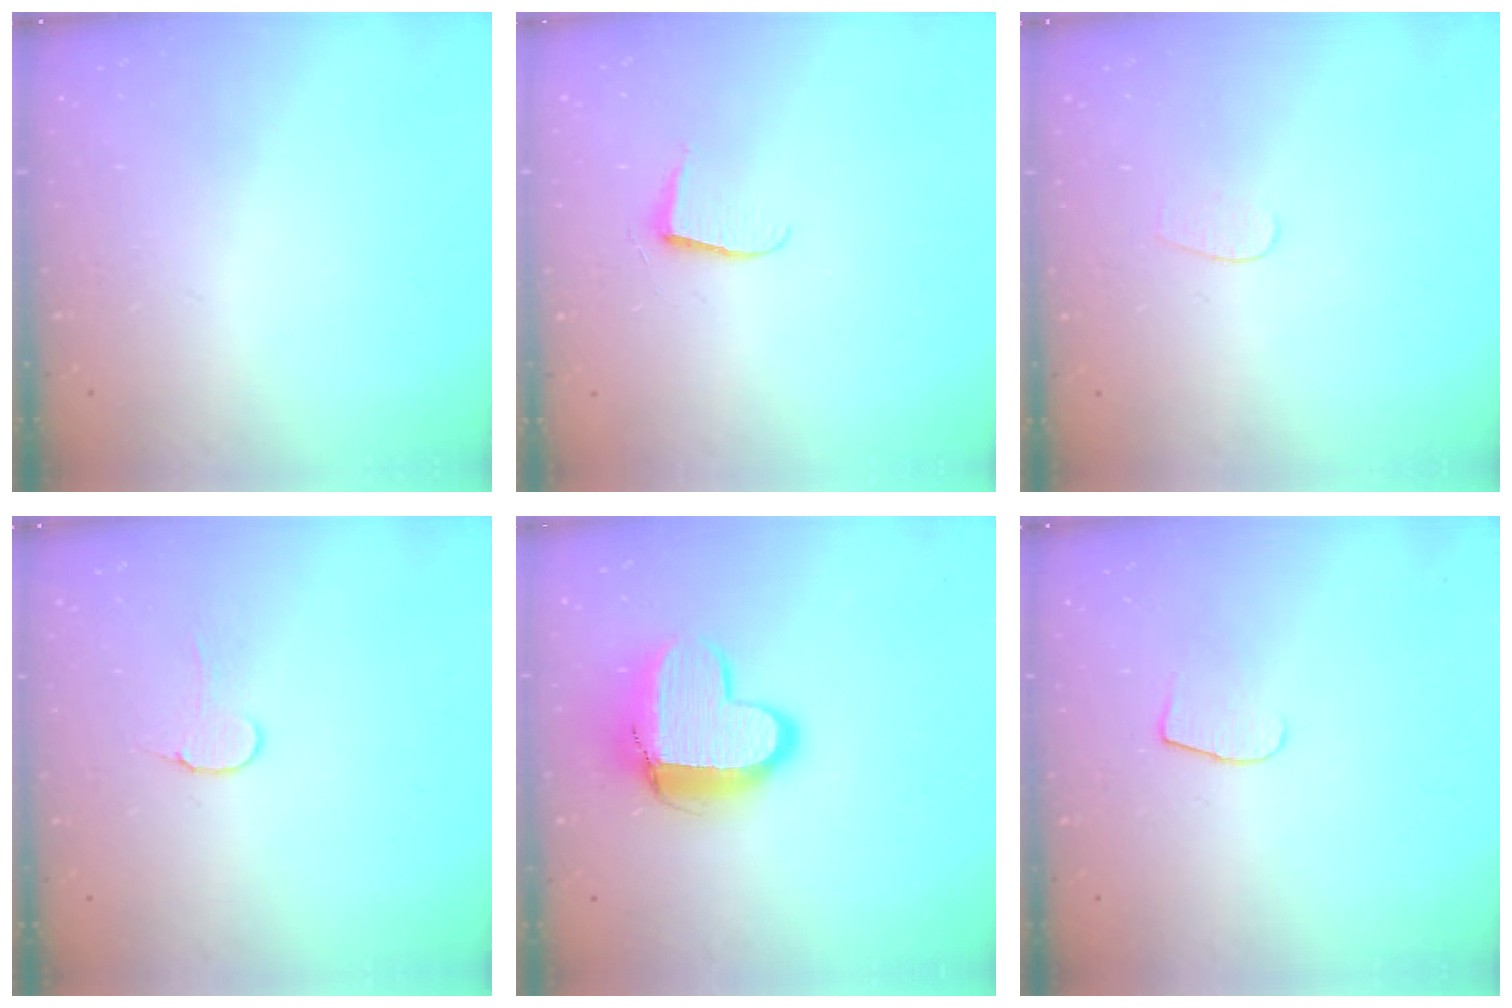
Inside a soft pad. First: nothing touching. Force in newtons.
{"total": 5.5, "press": 5.5, "slide": 0.6}
{"total": 3.5, "press": 3.5, "slide": 0.3}
{"total": 6.1, "press": 6.1, "slide": 0.5}
{"total": 12.5, "press": 12.5, "slide": 1.0}
{"total": 5.5, "press": 5.5, "slide": 0.5}